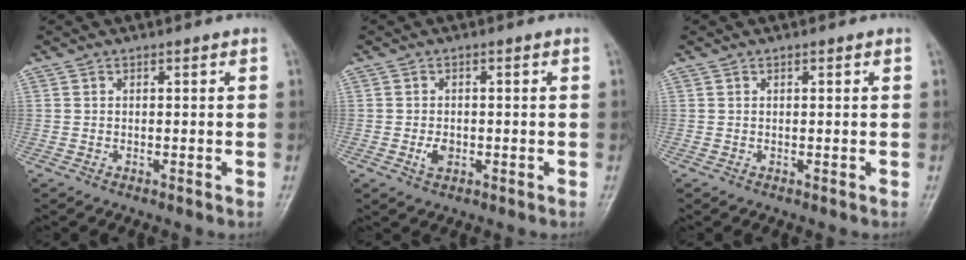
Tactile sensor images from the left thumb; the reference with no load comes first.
{"total": 2.6, "force": [-0.8, 1.8, 1.6], "torque": [-0.025, 0.003, -0.014]}
{"total": 0.0}